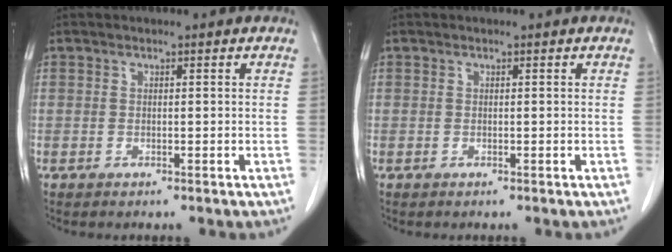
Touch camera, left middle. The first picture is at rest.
{"total": 0.0}